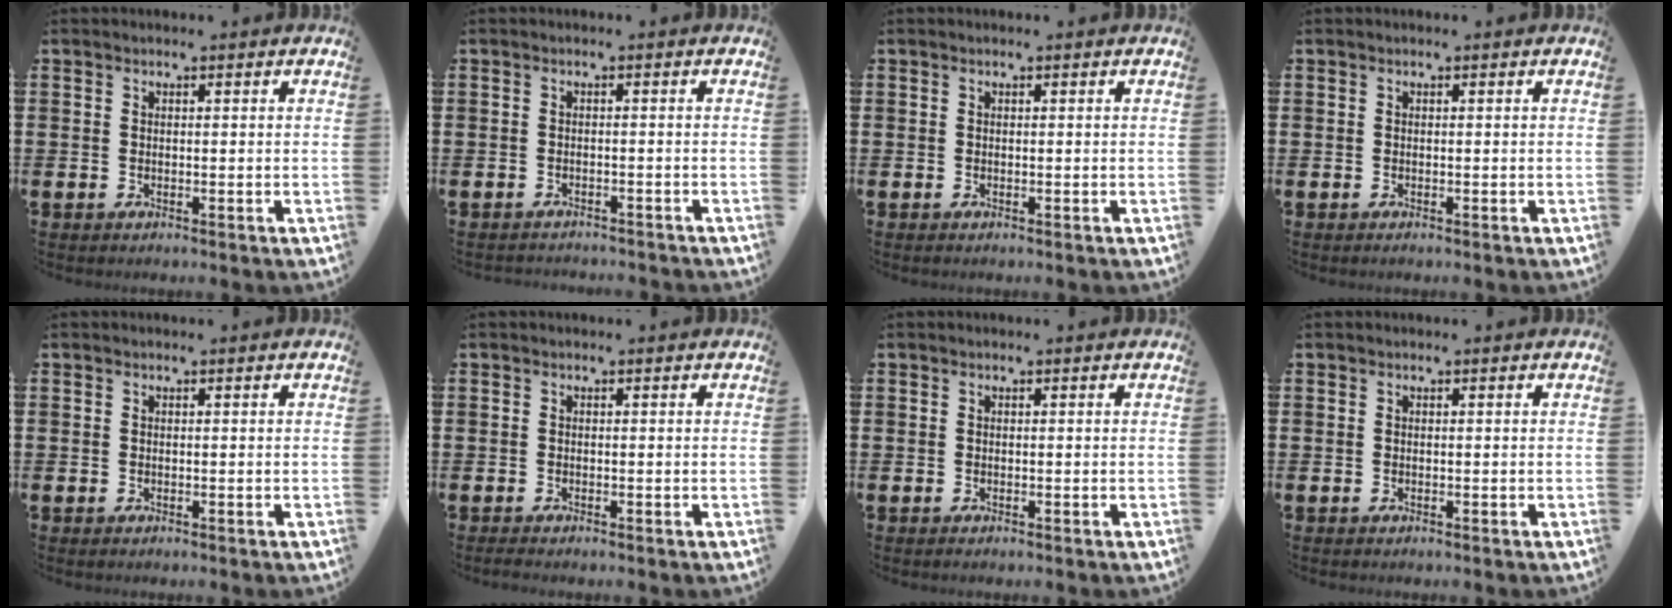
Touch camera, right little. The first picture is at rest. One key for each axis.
{"total": 0.9, "fx": -0.9, "fy": 0.0, "fz": -0.1, "tx": -0.001, "ty": 0.002, "tz": -0.019}
{"total": 0.0}
{"total": 0.0}
{"total": 0.0}
{"total": 0.6, "fx": -0.4, "fy": 0.1, "fz": 0.4, "tx": -0.006, "ty": -0.001, "tz": -0.009}
{"total": 0.0}
{"total": 0.0}